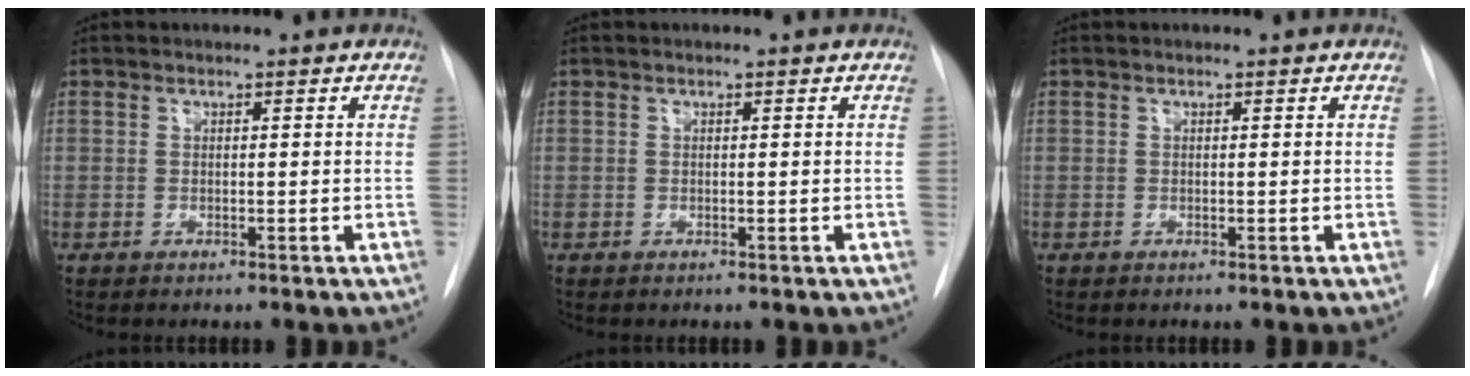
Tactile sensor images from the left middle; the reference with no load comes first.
{"total": 0.0}
{"total": 0.0}